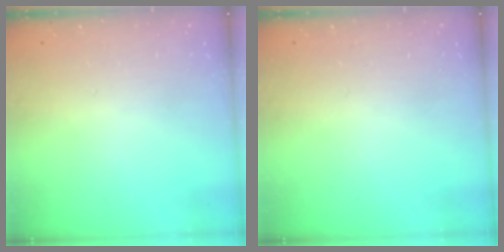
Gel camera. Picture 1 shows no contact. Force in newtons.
{"total": 0.0}